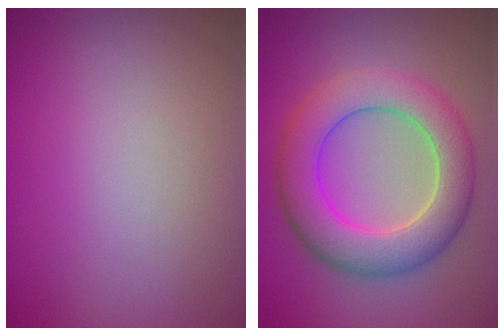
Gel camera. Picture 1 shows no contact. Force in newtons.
{"total": 7.3, "press": 7.3, "slide": 0.1}